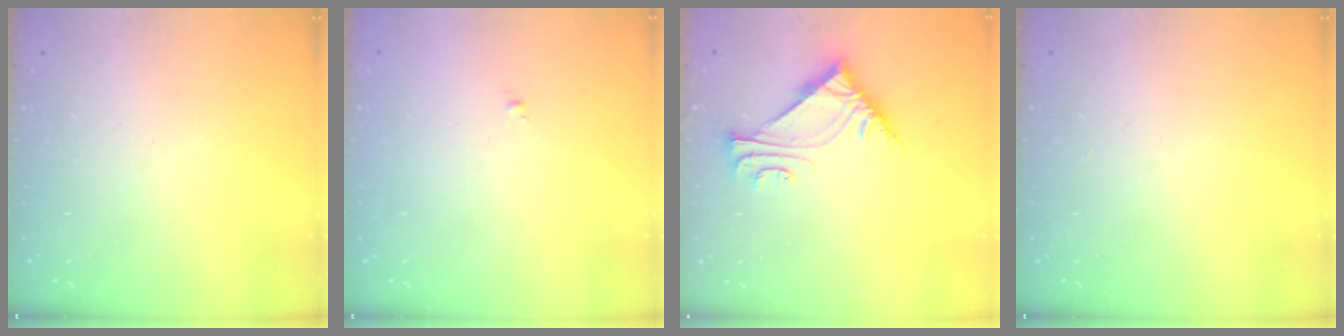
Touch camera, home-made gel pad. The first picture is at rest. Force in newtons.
{"total": 0.0}
{"total": 7.0, "press": 7.0, "slide": 0.3}
{"total": 0.0}